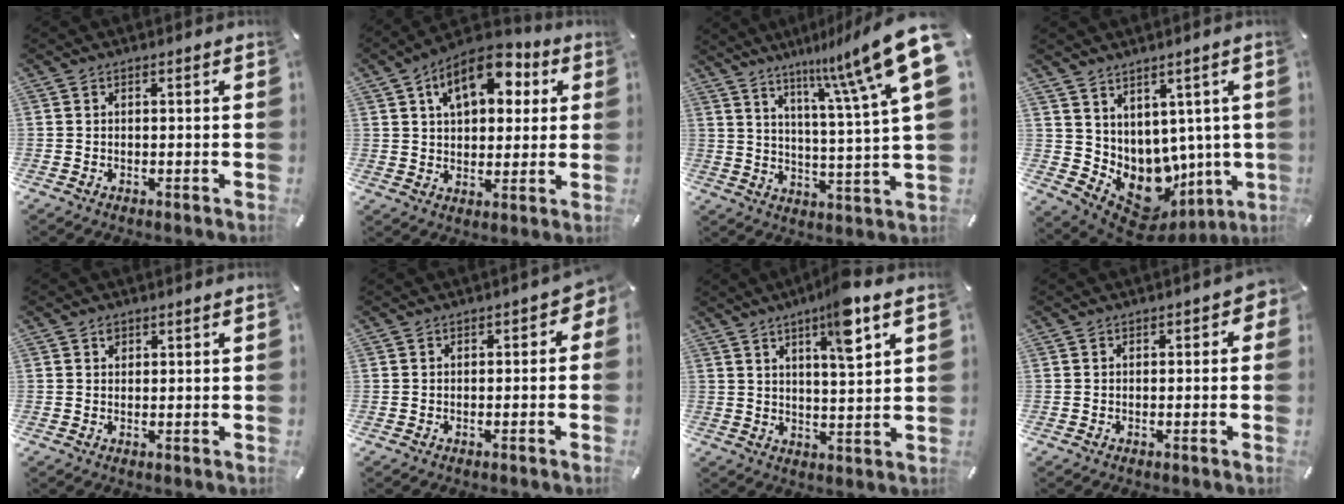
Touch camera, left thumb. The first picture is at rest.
{"total": 13.8, "force": [6.1, 8.6, 8.9], "torque": [-0.132, -0.015, 0.107]}
{"total": 17.8, "force": [10.8, 2.2, 13.9], "torque": [-0.222, -0.067, 0.164]}
{"total": 9.5, "force": [-0.5, 8.5, 4.4], "torque": [-0.066, -0.049, 0.014]}
{"total": 1.0, "force": [0.7, 0.6, 0.4], "torque": [-0.001, -0.004, 0.012]}
{"total": 2.1, "force": [-0.4, 1.4, 1.5], "torque": [-0.021, 0.004, -0.010]}
{"total": 9.6, "force": [5.9, 1.4, 7.4], "torque": [-0.116, -0.028, 0.095]}
{"total": 1.5, "force": [0.0, 0.9, 1.2], "torque": [-0.015, 0.003, -0.003]}